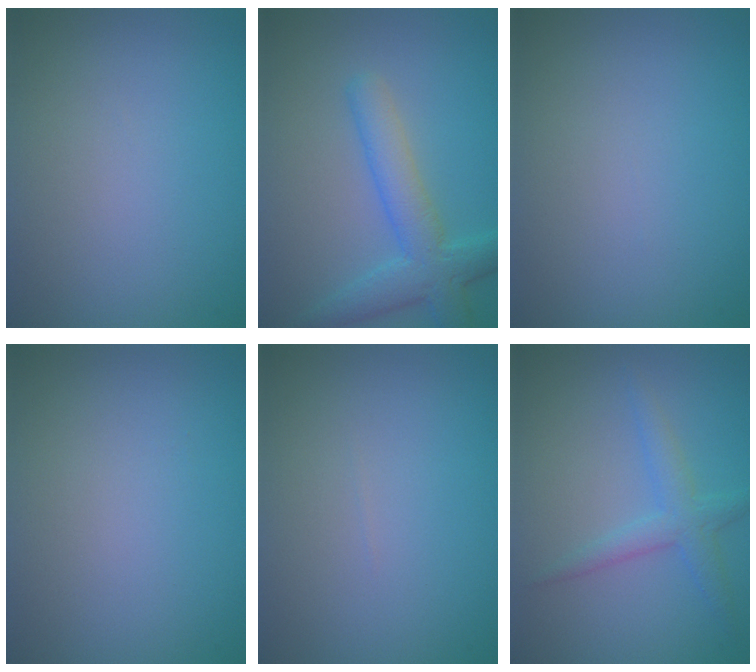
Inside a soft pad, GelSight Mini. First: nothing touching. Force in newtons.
{"total": 4.5, "press": 4.5, "slide": 0.3}
{"total": 0.0}
{"total": 0.0}
{"total": 0.0}
{"total": 3.4, "press": 3.4, "slide": 0.2}